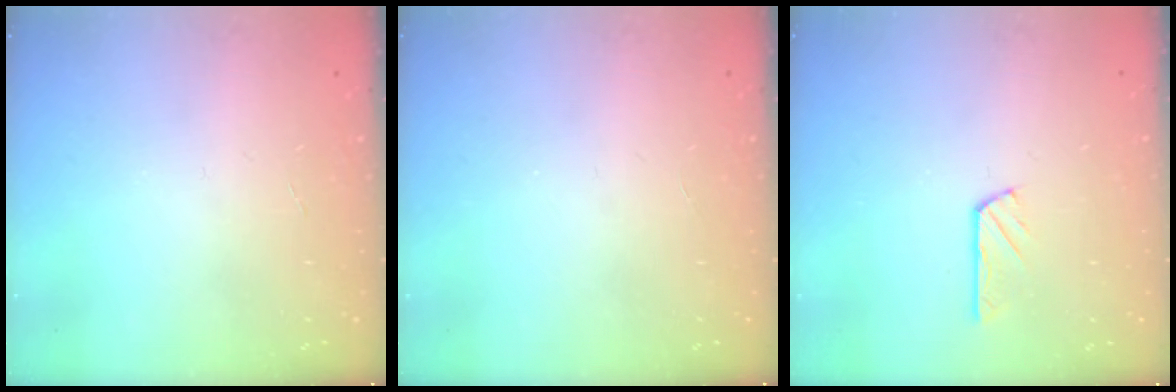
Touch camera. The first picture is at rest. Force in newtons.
{"total": 0.0}
{"total": 3.4, "press": 3.4, "slide": 0.4}